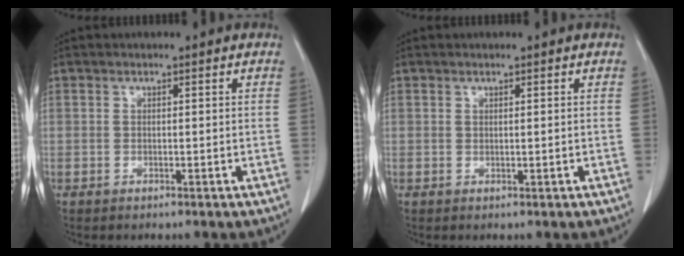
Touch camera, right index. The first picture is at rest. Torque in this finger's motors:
{"motor_torque": [0.00, 0.00, 0.00, 0.00]}